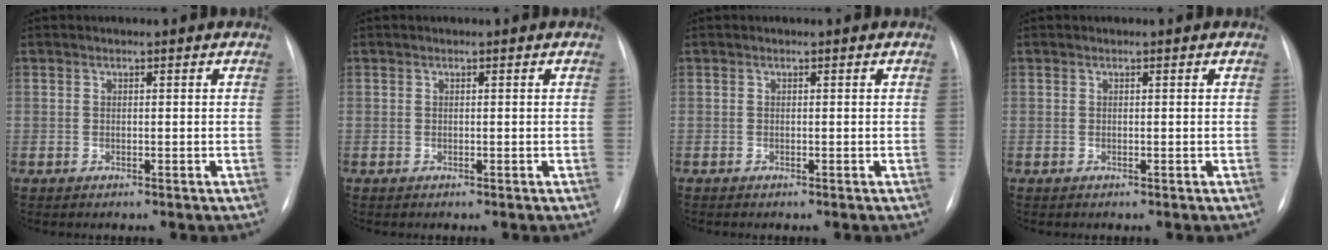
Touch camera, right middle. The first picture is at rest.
{"total": 0.0}
{"total": 0.0}
{"total": 0.0}